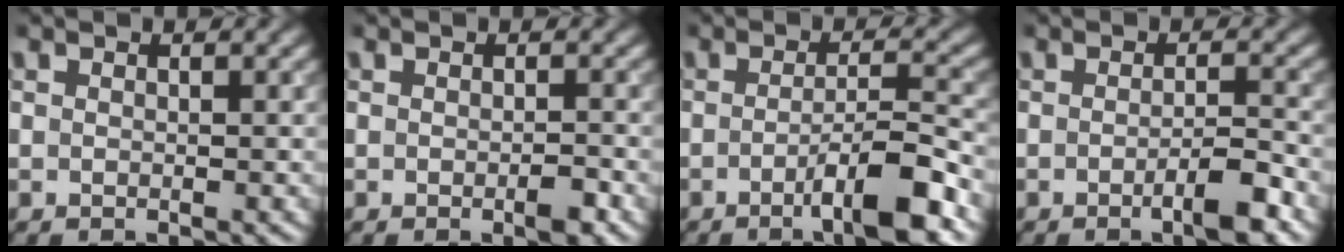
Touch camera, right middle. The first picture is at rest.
{"total": 1.4, "force": [-0.7, 0.3, 1.2], "torque": [-0.018, -0.003, -0.010]}
{"total": 6.0, "force": [-2.6, 1.0, 5.4], "torque": [-0.079, 0.004, -0.046]}
{"total": 3.2, "force": [-1.5, 0.6, 2.8], "torque": [-0.043, 0.003, -0.027]}